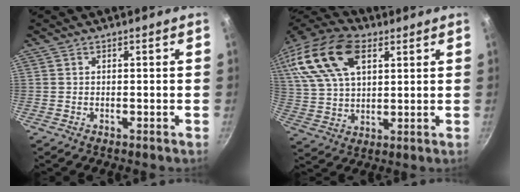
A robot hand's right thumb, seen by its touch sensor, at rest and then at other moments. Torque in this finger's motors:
{"motor_torque": [-0.80, 3.18, 0.72, -0.22, 0.18]}